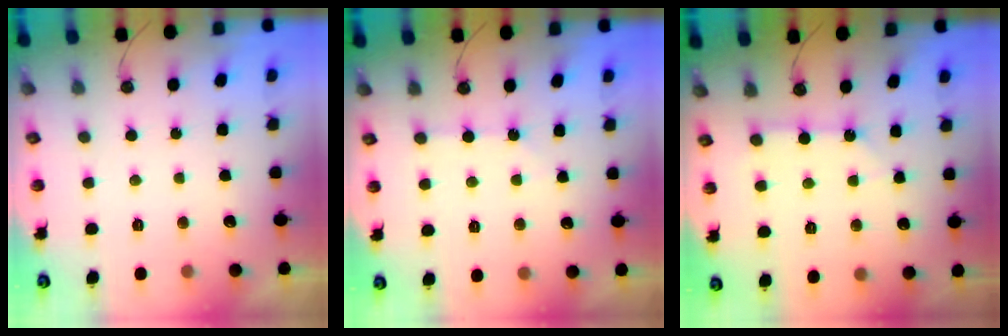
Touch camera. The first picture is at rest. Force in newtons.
{"total": 1.9, "press": 1.8, "slide": 0.4}
{"total": 2.8, "press": 2.8, "slide": 0.3}